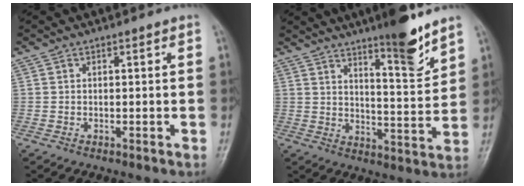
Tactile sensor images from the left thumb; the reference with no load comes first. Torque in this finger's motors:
{"motor_torque": [1.80, 0.55, 1.20, -0.83, 0.04]}